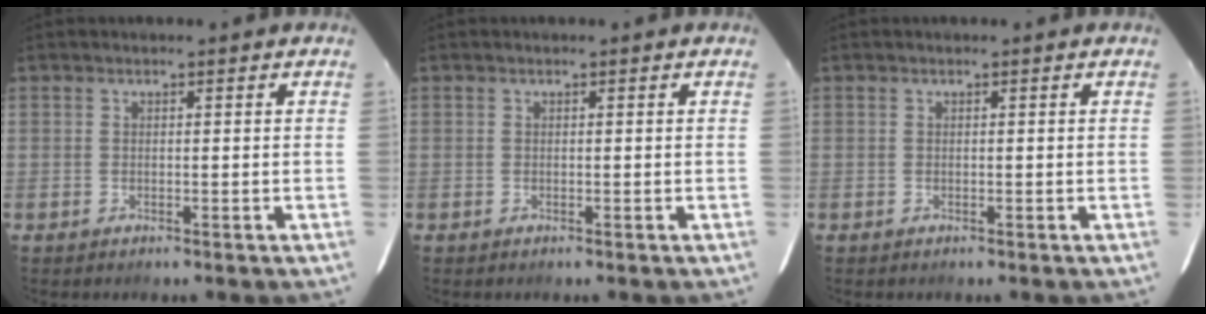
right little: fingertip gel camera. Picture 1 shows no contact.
{"total": 0.0}
{"total": 0.0}